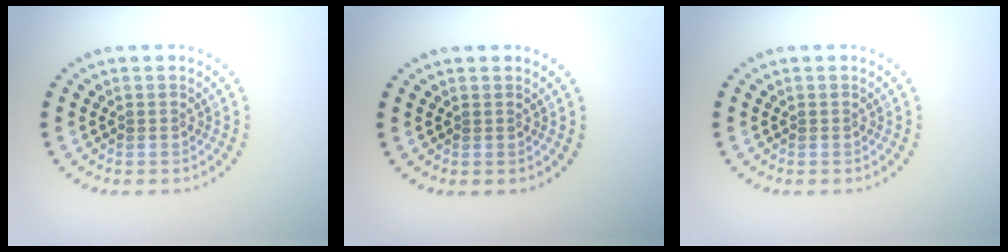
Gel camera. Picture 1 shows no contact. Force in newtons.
{"total": 0.0}
{"total": 0.0}